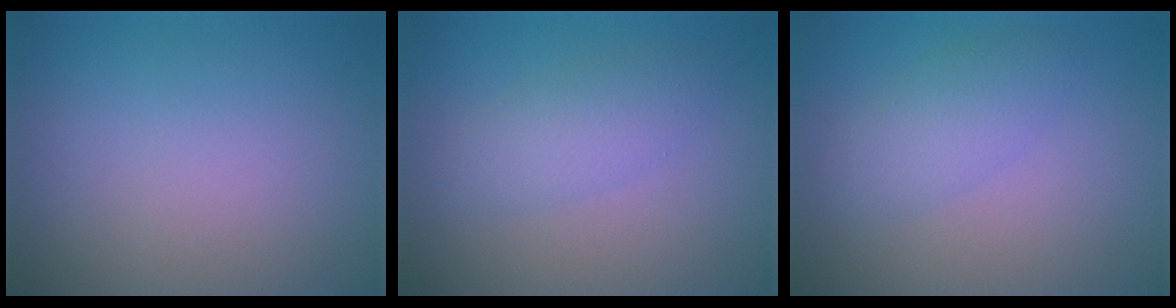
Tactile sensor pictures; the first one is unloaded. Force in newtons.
{"total": 2.5, "press": 2.5, "slide": 0.1}
{"total": 2.5, "press": 2.5, "slide": 0.1}